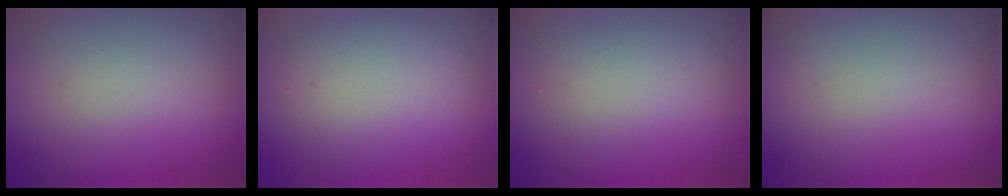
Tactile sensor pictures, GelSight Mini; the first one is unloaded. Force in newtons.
{"total": 4.0, "press": 4.0, "slide": 0.3}
{"total": 2.1, "press": 2.1, "slide": 0.1}
{"total": 0.0}